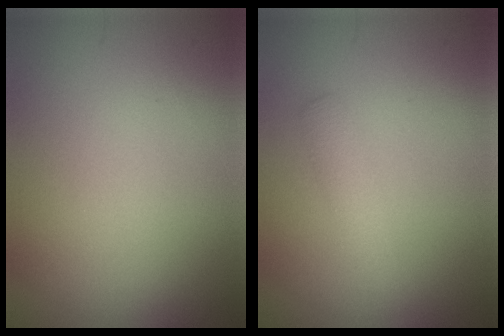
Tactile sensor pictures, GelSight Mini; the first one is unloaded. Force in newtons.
{"total": 1.7, "press": 1.7, "slide": 0.1}